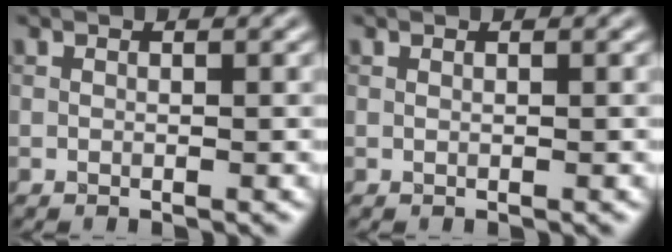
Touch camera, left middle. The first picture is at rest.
{"total": 0.0}